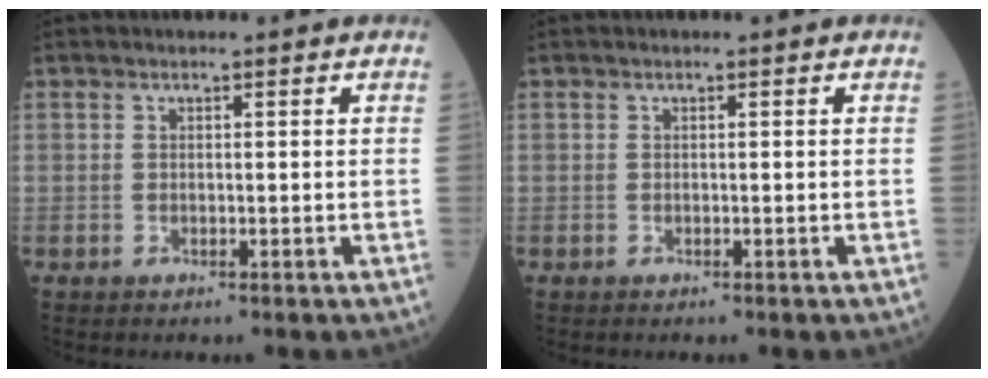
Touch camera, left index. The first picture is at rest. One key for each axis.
{"total": 0.0}